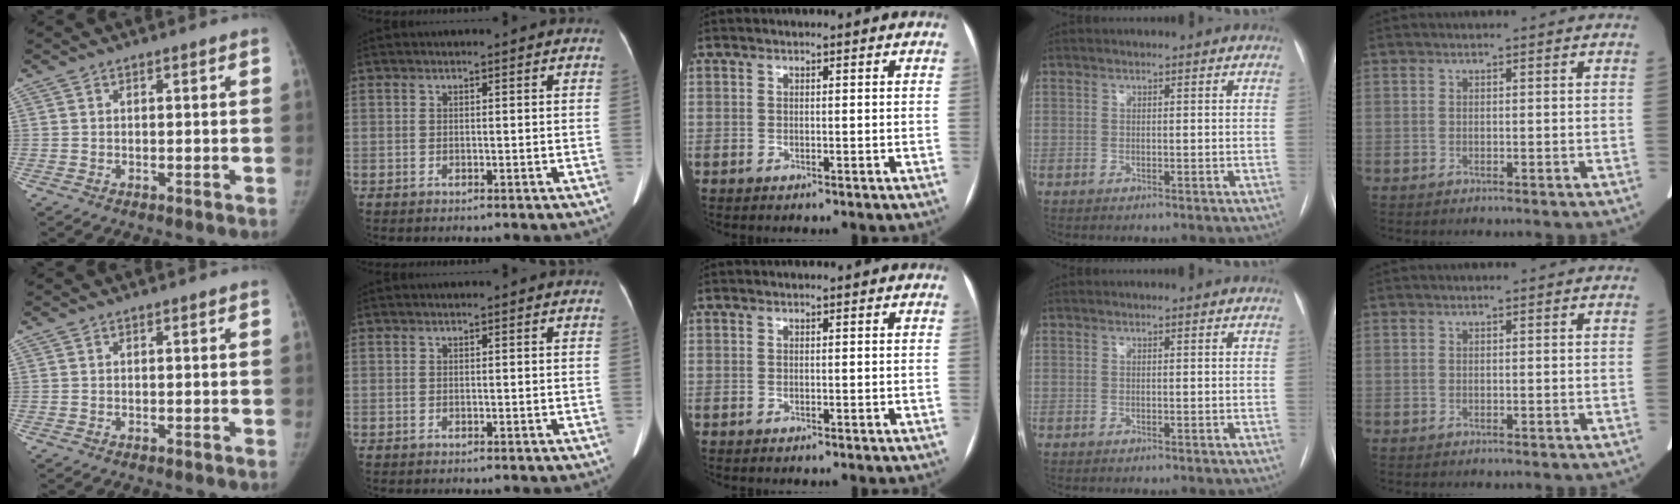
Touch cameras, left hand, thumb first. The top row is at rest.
{}